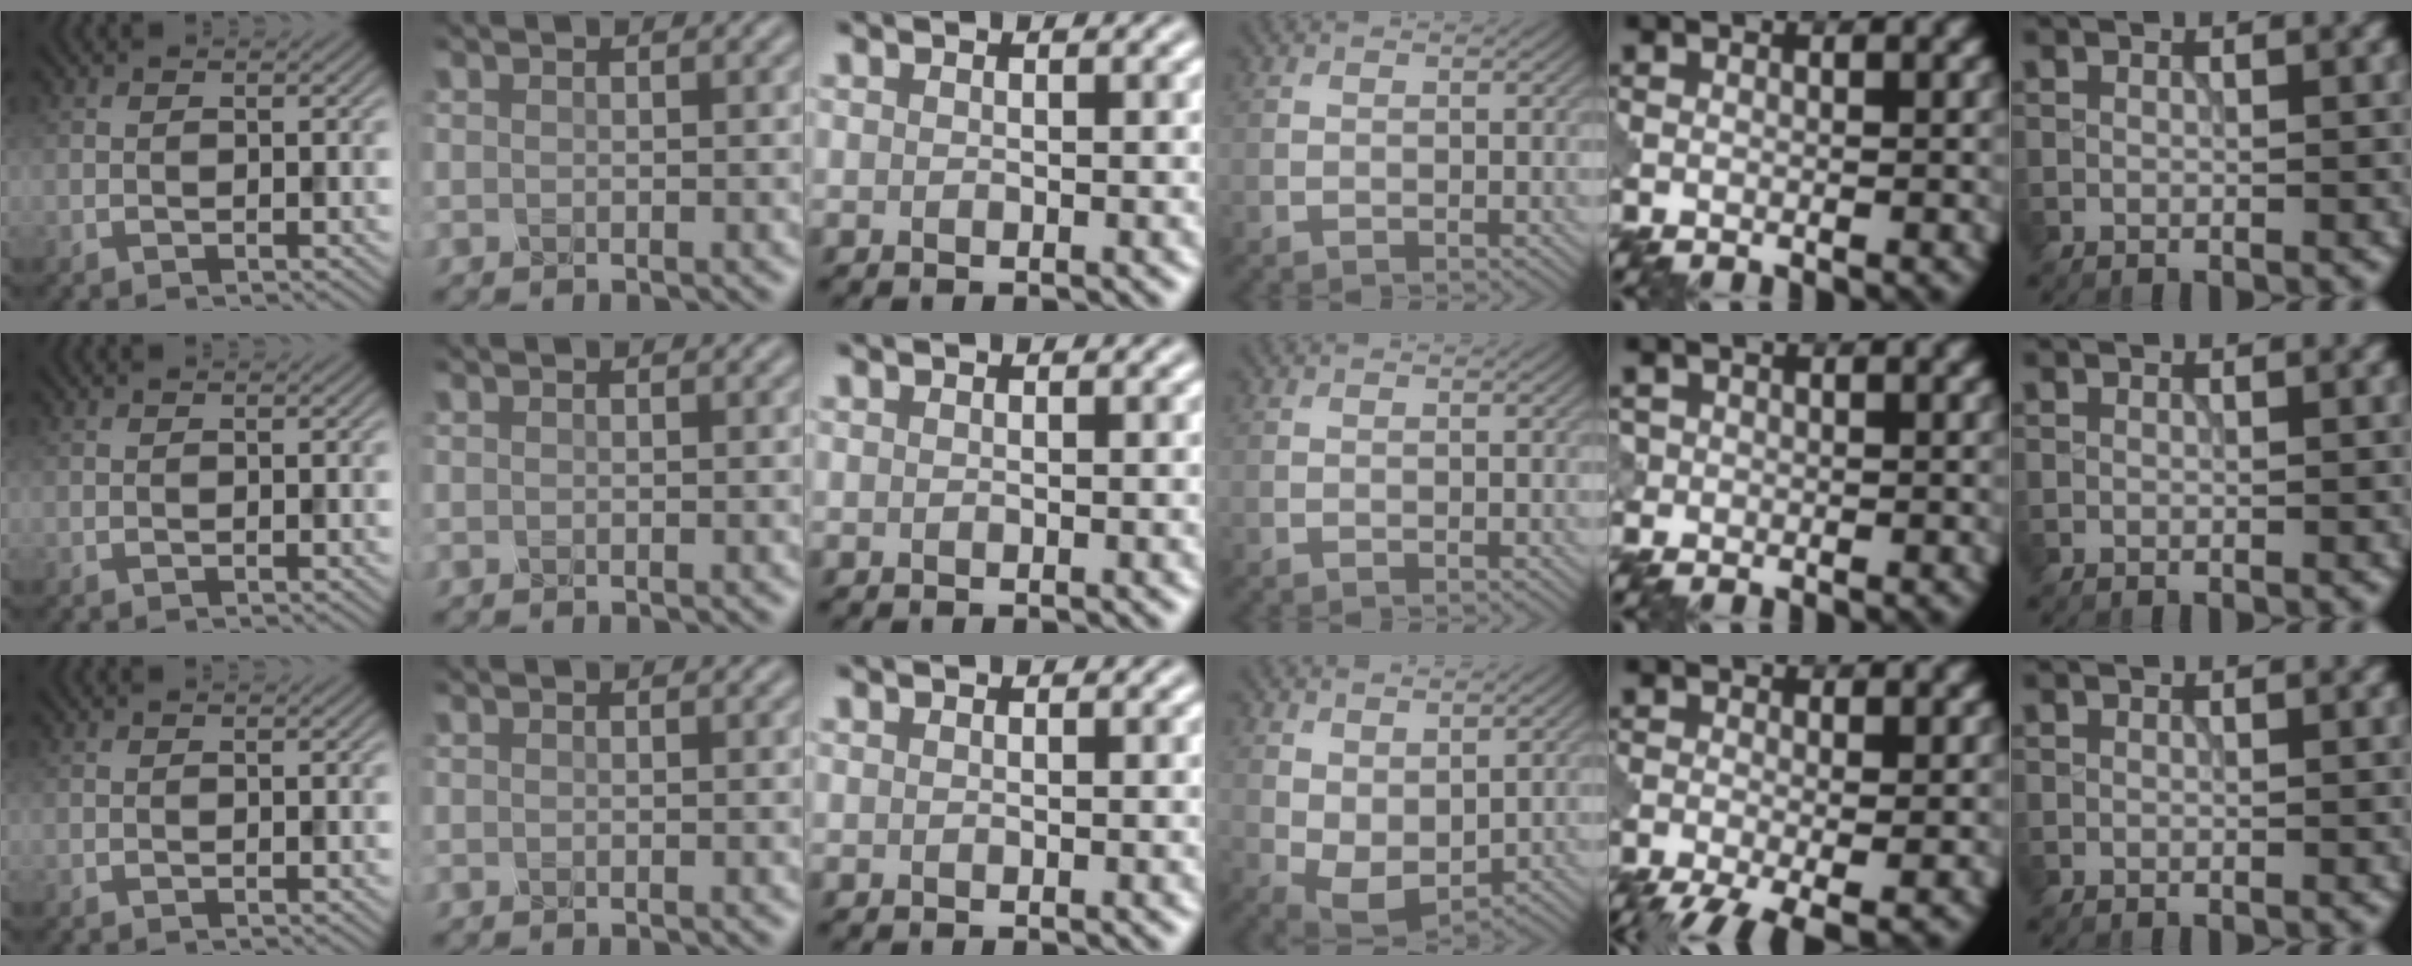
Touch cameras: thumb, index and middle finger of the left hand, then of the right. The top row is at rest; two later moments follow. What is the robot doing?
{"motion": "squeeze", "object": "foam earplug"}